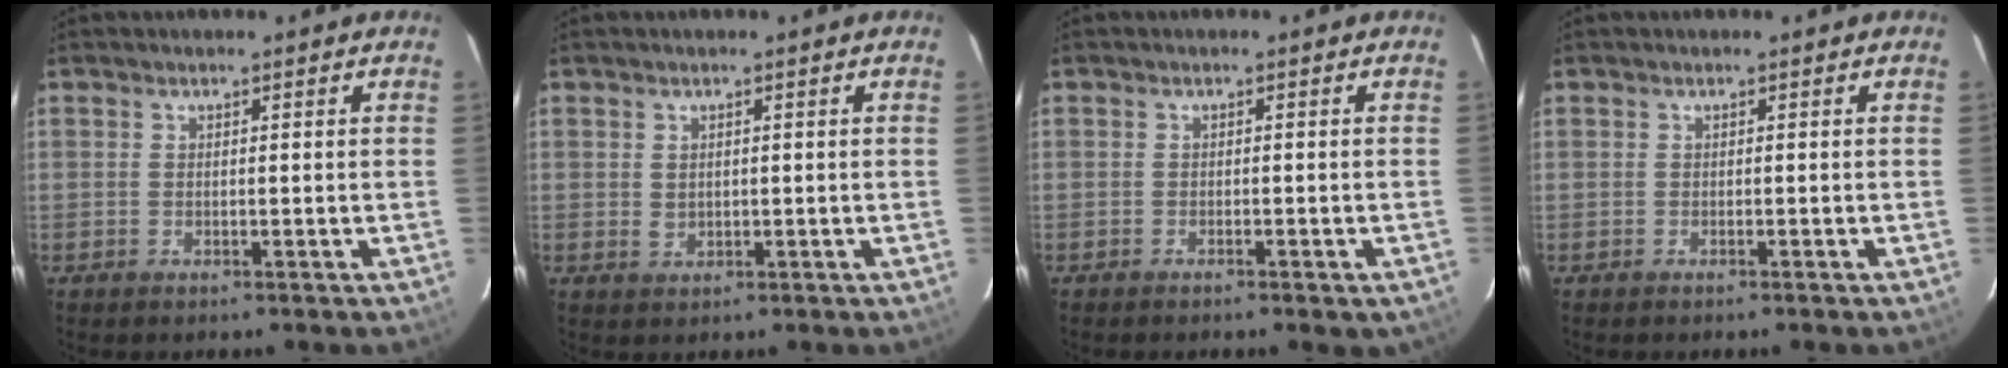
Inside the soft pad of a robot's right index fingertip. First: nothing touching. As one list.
[{"total": 1.5, "force": [0.4, 1.3, 0.7], "torque": [-0.010, 0.003, 0.010]}, {"total": 2.1, "force": [-1.4, 0.8, 1.3], "torque": [-0.026, -0.003, -0.017]}, {"total": 0.0}]